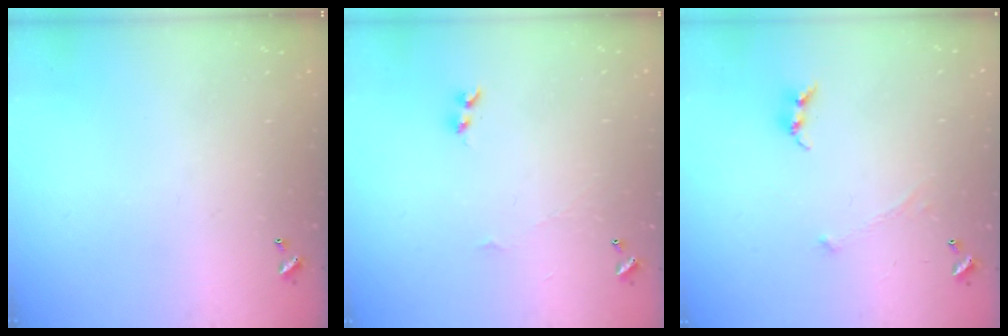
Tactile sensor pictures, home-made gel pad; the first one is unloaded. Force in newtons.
{"total": 1.9, "press": 1.8, "slide": 0.5}
{"total": 0.6, "press": 0.6, "slide": 0.3}